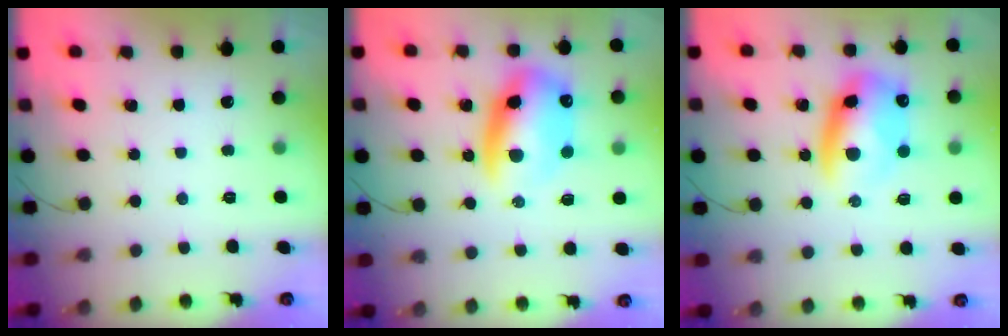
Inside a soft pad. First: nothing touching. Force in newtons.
{"total": 15.3, "press": 14.7, "slide": 4.1}
{"total": 11.8, "press": 11.5, "slide": 2.9}